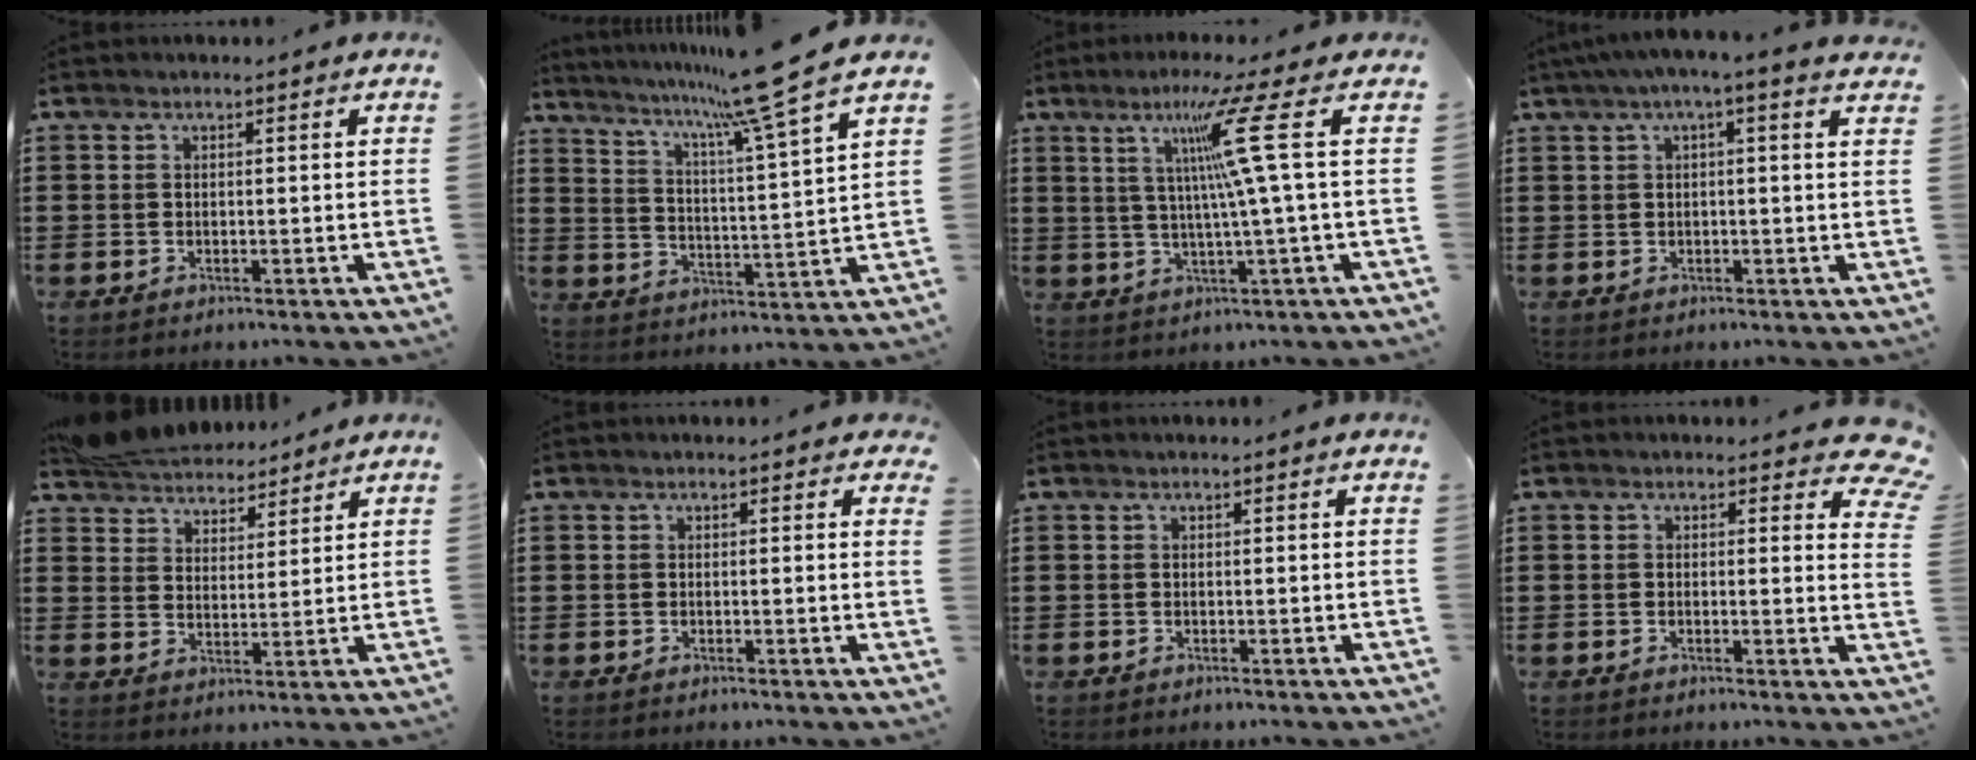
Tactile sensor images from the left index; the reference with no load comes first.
{"total": 10.0, "force": [8.3, -1.6, 5.4], "torque": [-0.121, -0.055, 0.127]}
{"total": 9.9, "force": [3.3, -2.1, 9.1], "torque": [-0.185, 0.007, 0.039]}
{"total": 2.0, "force": [0.6, -0.3, 1.9], "torque": [-0.034, -0.002, 0.010]}
{"total": 7.3, "force": [7.0, 1.6, 0.8], "torque": [-0.046, -0.021, 0.134]}
{"total": 0.7, "force": [0.6, 0.3, 0.1], "torque": [0.002, 0.000, 0.010]}
{"total": 0.0}
{"total": 3.1, "force": [2.3, 1.1, 1.8], "torque": [-0.021, -0.012, 0.037]}